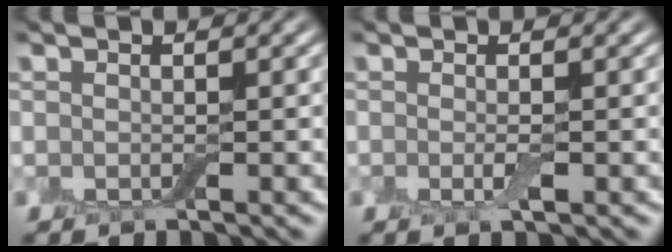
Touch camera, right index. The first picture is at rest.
{"total": 1.0, "force": [-0.3, 0.2, 1.0], "torque": [-0.020, -0.007, -0.004]}